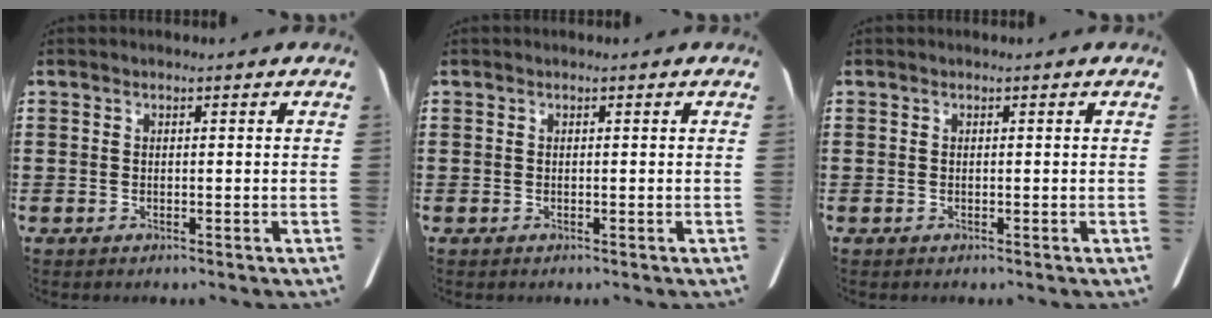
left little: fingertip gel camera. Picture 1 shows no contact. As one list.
[{"total": 0.0}, {"total": 0.0}]